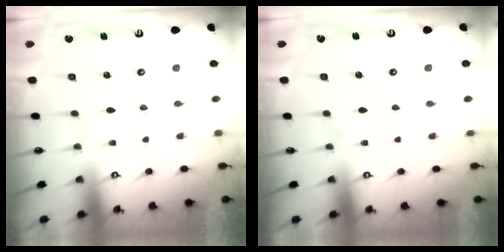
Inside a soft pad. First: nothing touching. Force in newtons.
{"total": 0.0}